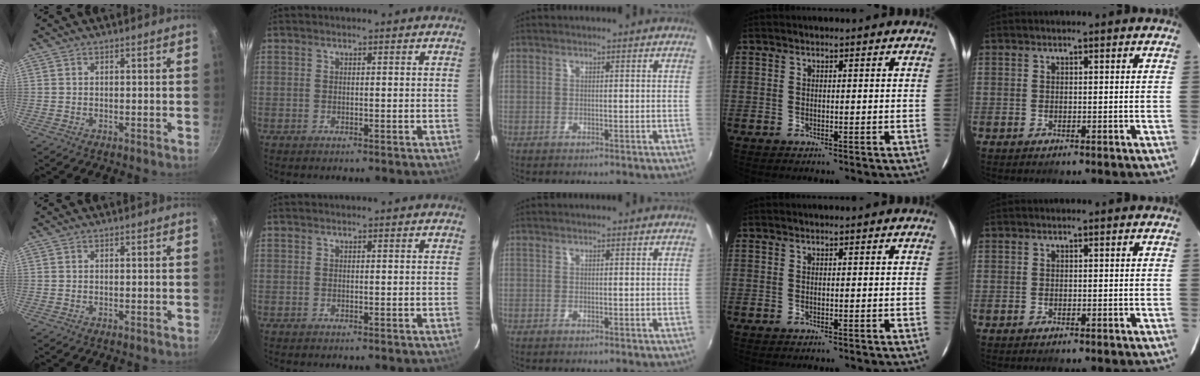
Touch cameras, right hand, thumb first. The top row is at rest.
{}